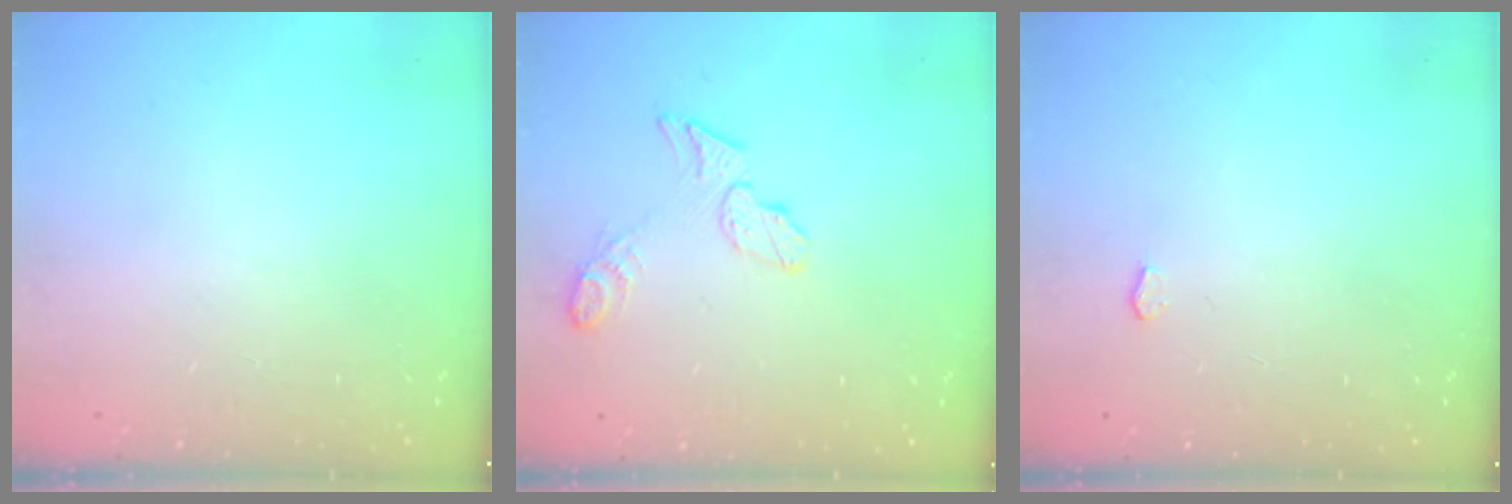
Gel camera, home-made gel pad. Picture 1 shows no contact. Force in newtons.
{"total": 7.3, "press": 7.3, "slide": 0.3}
{"total": 2.1, "press": 2.1, "slide": 0.2}